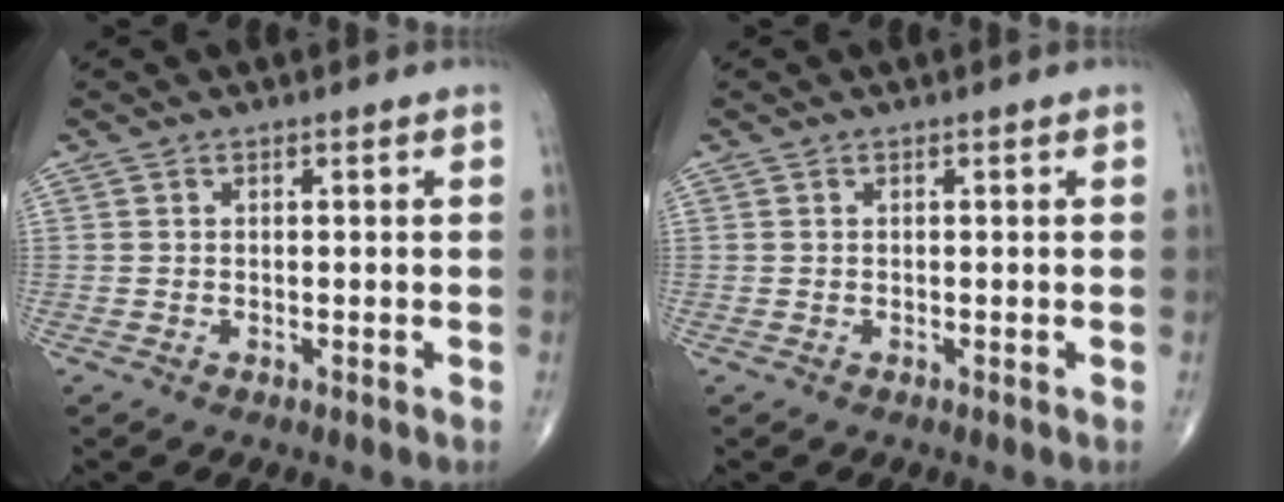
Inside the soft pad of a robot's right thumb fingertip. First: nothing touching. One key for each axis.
{"total": 0.0}